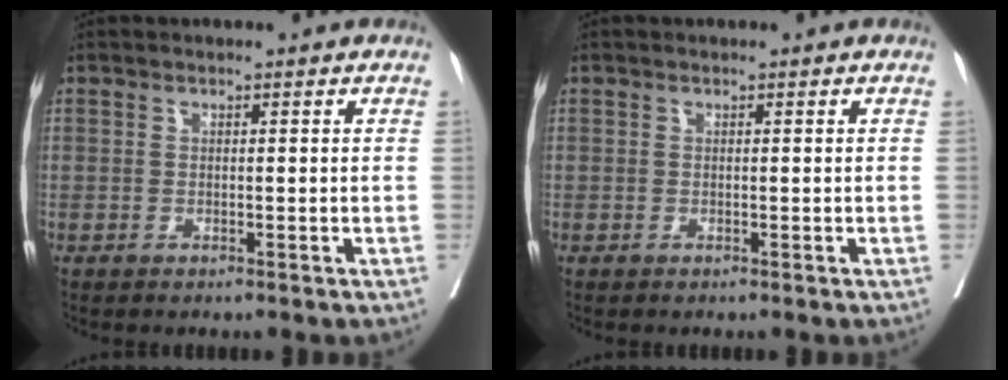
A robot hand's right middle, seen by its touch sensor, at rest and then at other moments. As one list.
[{"total": 0.0}]